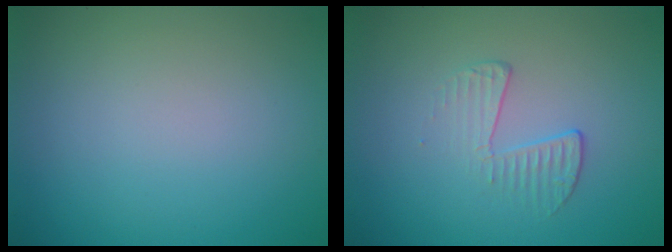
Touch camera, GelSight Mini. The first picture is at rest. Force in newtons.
{"total": 1.9, "press": 0.7, "slide": 1.8}